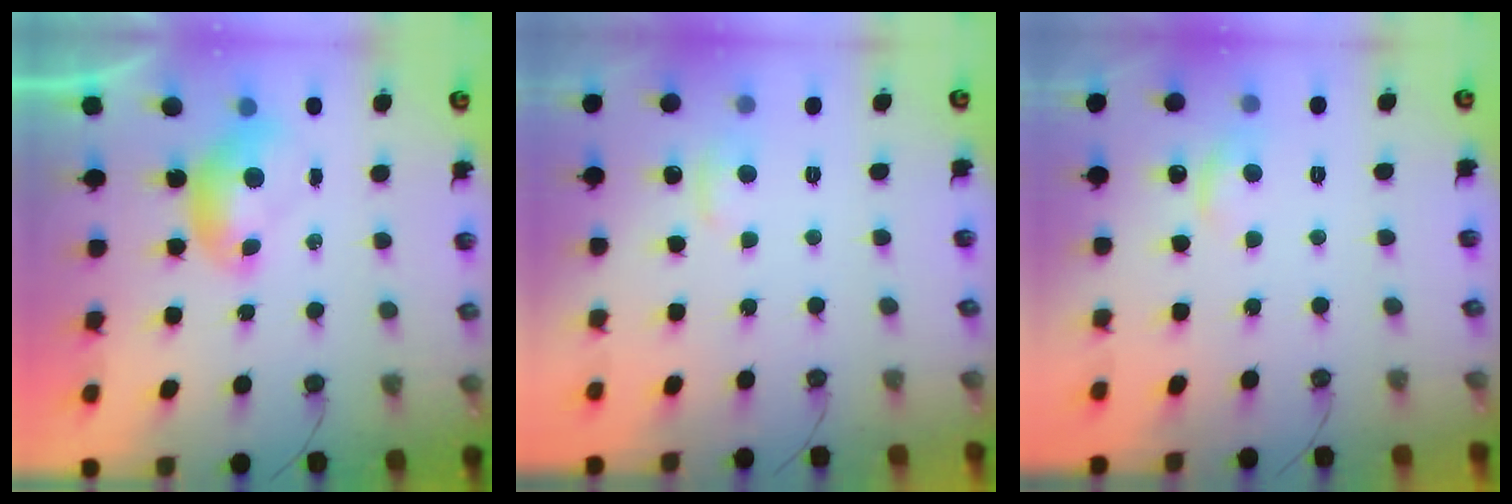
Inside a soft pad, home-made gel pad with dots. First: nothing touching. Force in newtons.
{"total": 1.2, "press": 0.8, "slide": 0.9}
{"total": 1.6, "press": 1.3, "slide": 0.8}